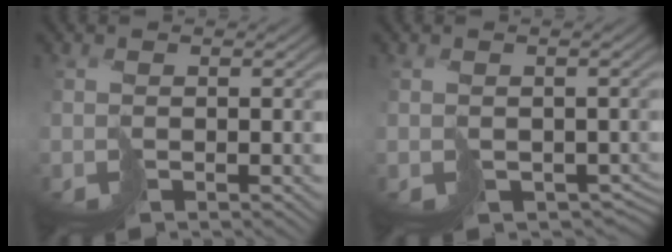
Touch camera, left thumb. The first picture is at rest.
{"total": 2.8, "force": [-0.6, 2.3, 1.5], "torque": [-0.034, -0.021, -0.006]}